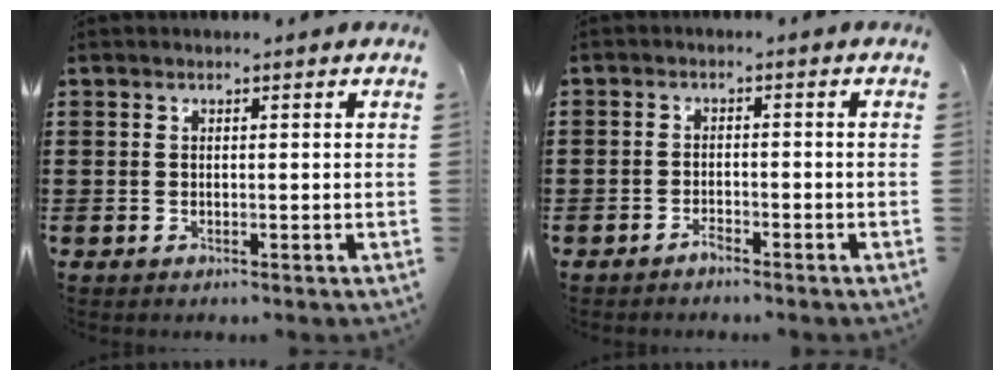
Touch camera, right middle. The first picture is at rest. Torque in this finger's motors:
{"motor_torque": [1.12, 1.02, -0.34, -0.21]}